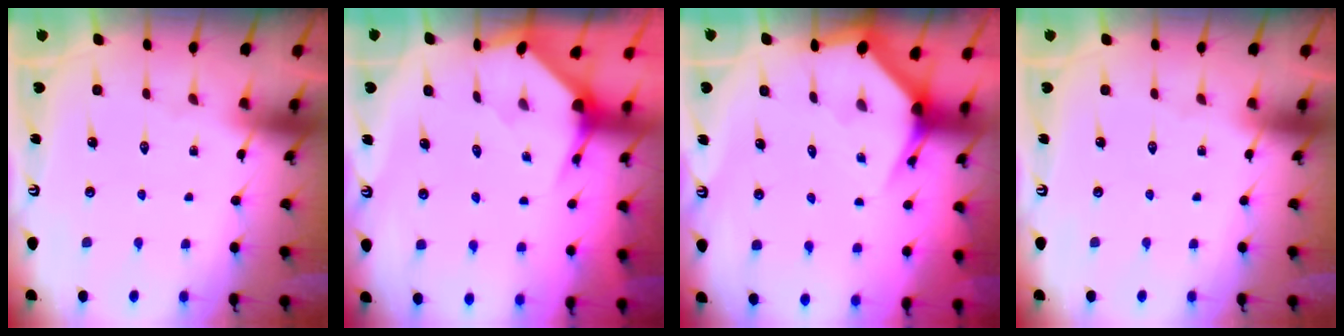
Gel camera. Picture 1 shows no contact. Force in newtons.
{"total": 3.3, "press": 3.3, "slide": 0.3}
{"total": 3.4, "press": 3.3, "slide": 0.3}
{"total": 0.0}